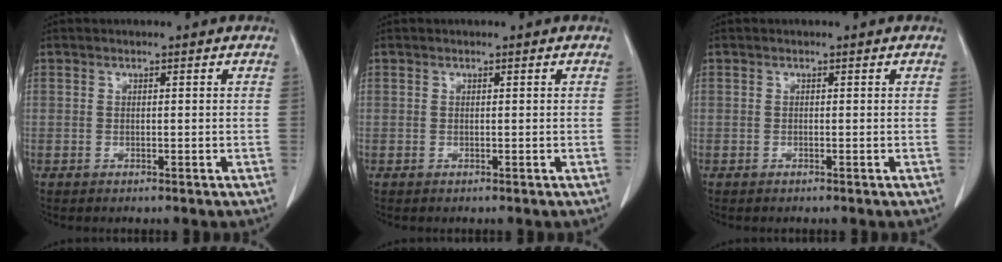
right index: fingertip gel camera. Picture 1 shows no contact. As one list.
[{"total": 0.0}, {"total": 0.0}]